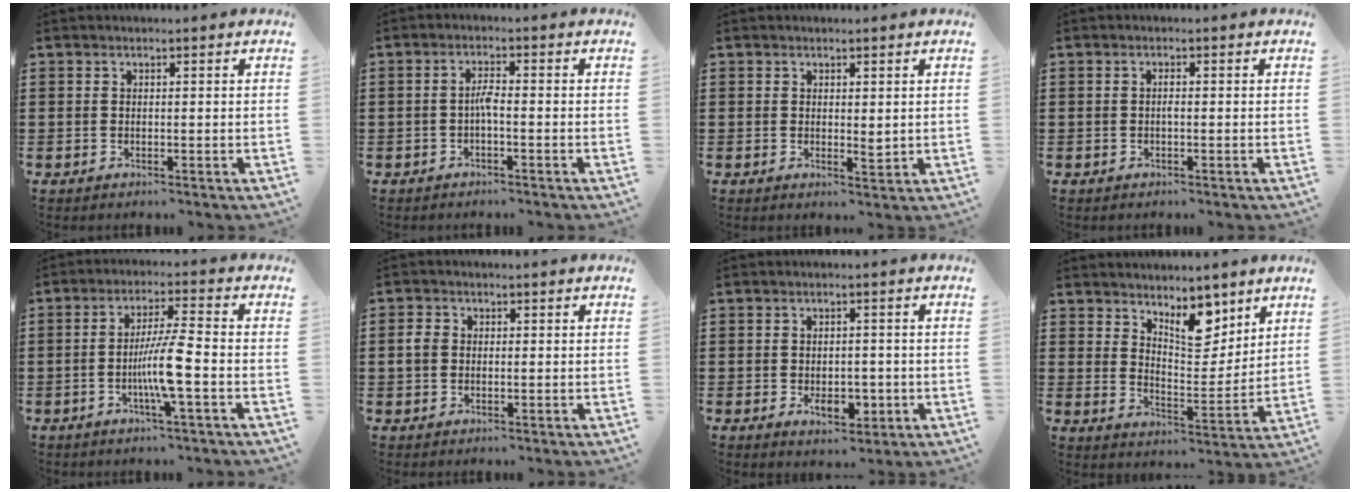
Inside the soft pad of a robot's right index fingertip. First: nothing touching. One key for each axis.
{"total": 2.2, "fx": -0.7, "fy": 0.3, "fz": 2.1, "tx": -0.049, "ty": 0.001, "tz": -0.017}
{"total": 0.6, "fx": 0.1, "fy": 0.3, "fz": 0.5, "tx": -0.010, "ty": 0.002, "tz": 0.003}
{"total": 0.9, "fx": -0.3, "fy": 0.1, "fz": 0.8, "tx": -0.016, "ty": -0.002, "tz": -0.004}
{"total": 7.6, "fx": -2.1, "fy": 0.2, "fz": 7.3, "tx": -0.137, "ty": -0.008, "tz": -0.045}
{"total": 2.1, "fx": 0.0, "fy": 1.7, "fz": 1.2, "tx": -0.027, "ty": 0.008, "tz": -0.002}
{"total": 4.5, "fx": -1.4, "fy": 2.7, "fz": 3.4, "tx": -0.050, "ty": 0.005, "tz": -0.025}
{"total": 7.7, "fx": 5.6, "fy": 3.6, "fz": 4.0, "tx": -0.063, "ty": -0.022, "tz": 0.096}